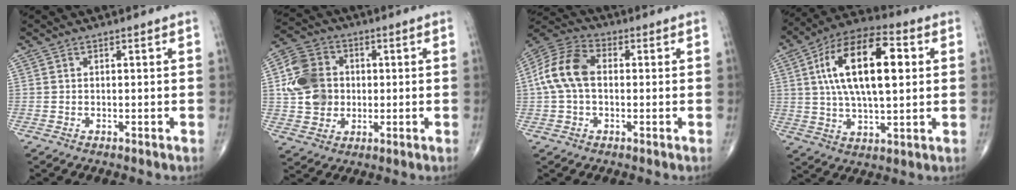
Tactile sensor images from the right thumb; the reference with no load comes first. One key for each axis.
{"total": 12.1, "fx": 0.8, "fy": 10.2, "fz": 6.5, "tx": -0.106, "ty": 0.013, "tz": 0.012}
{"total": 11.2, "fx": 0.5, "fy": 7.3, "fz": 8.5, "tx": -0.179, "ty": 0.033, "tz": 0.001}
{"total": 19.8, "fx": 4.2, "fy": 8.8, "fz": 17.2, "tx": -0.294, "ty": 0.013, "tz": 0.066}